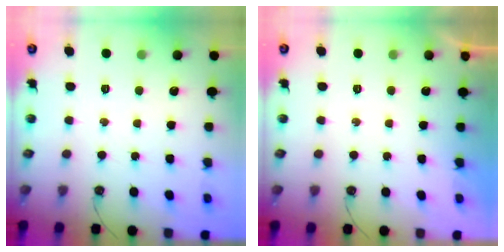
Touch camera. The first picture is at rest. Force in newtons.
{"total": 0.0}